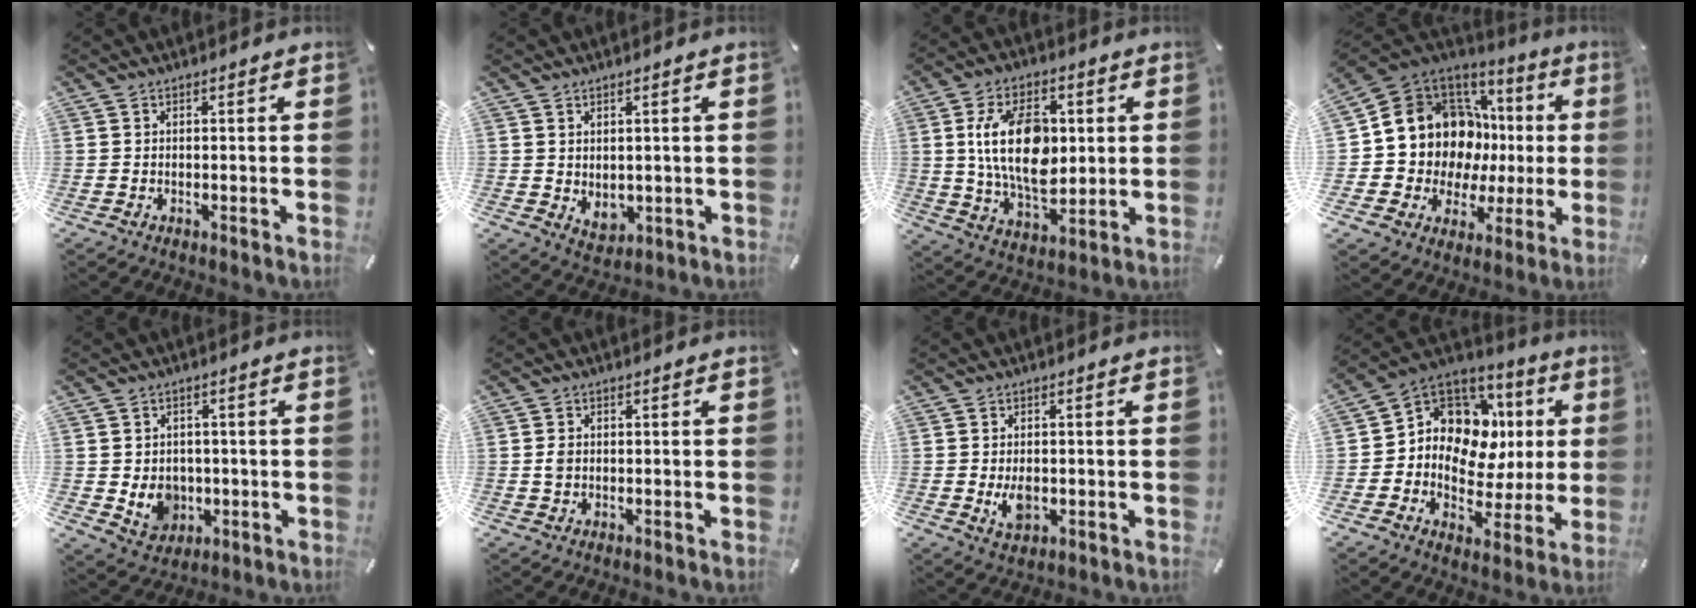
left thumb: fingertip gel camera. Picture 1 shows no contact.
{"total": 3.1, "force": [1.5, 2.6, 0.7], "torque": [0.000, -0.008, 0.027]}
{"total": 16.8, "force": [2.2, 10.8, 12.7], "torque": [-0.251, 0.002, 0.033]}
{"total": 14.0, "force": [4.3, 12.3, 5.0], "torque": [-0.094, -0.062, 0.103]}
{"total": 6.9, "force": [-0.4, 6.3, 2.8], "torque": [-0.045, 0.001, -0.003]}
{"total": 1.8, "force": [0.1, 1.5, 0.8], "torque": [-0.018, 0.006, 0.001]}
{"total": 4.6, "force": [-0.7, 3.0, 3.5], "torque": [-0.073, -0.006, -0.014]}
{"total": 12.2, "force": [2.5, 10.3, 6.1], "torque": [-0.094, -0.031, 0.049]}